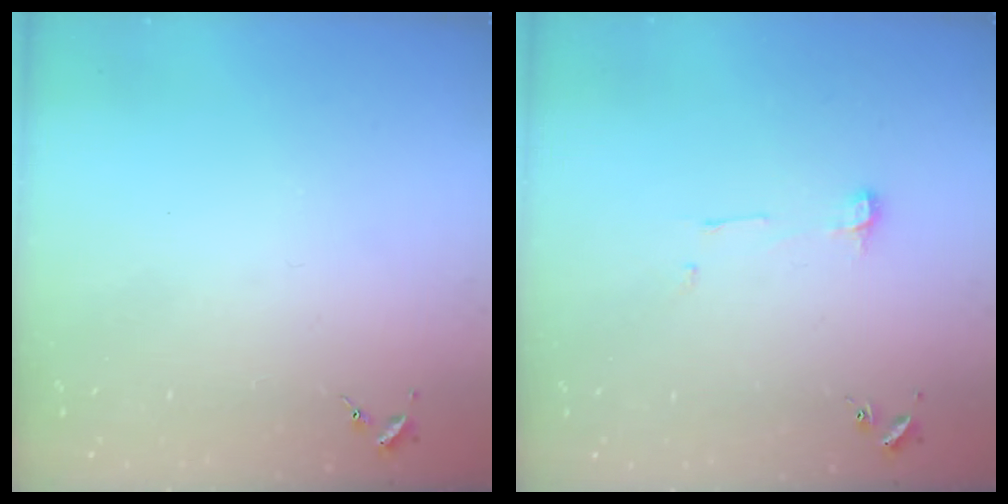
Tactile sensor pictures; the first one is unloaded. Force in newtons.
{"total": 4.3, "press": 4.3, "slide": 0.4}